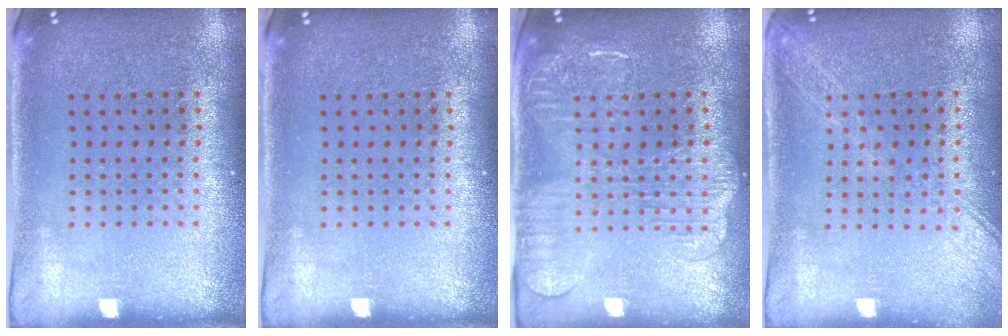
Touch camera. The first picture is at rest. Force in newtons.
{"total": 0.0}
{"total": 2.1, "press": 1.9, "slide": 0.9}
{"total": 1.6, "press": 1.5, "slide": 0.6}